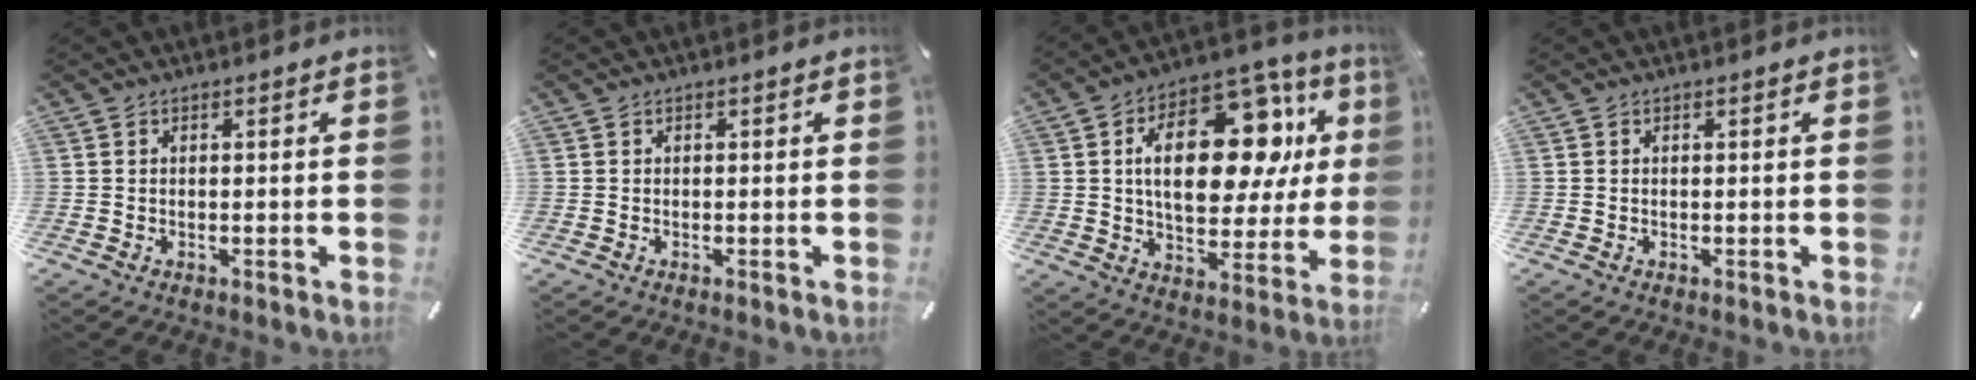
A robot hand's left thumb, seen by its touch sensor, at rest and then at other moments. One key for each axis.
{"total": 0.0}
{"total": 25.0, "fx": 6.6, "fy": 14.0, "fz": 19.6, "tx": -0.306, "ty": -0.025, "tz": 0.103}
{"total": 0.0}